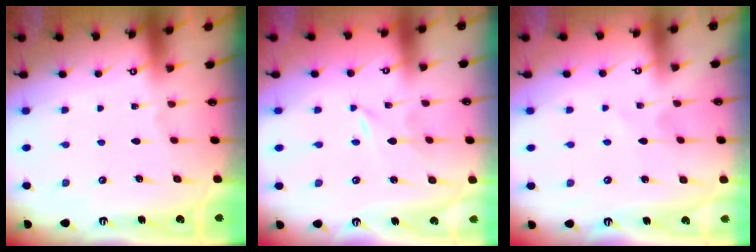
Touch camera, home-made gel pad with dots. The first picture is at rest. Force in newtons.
{"total": 0.0}
{"total": 2.5, "press": 2.5, "slide": 0.3}